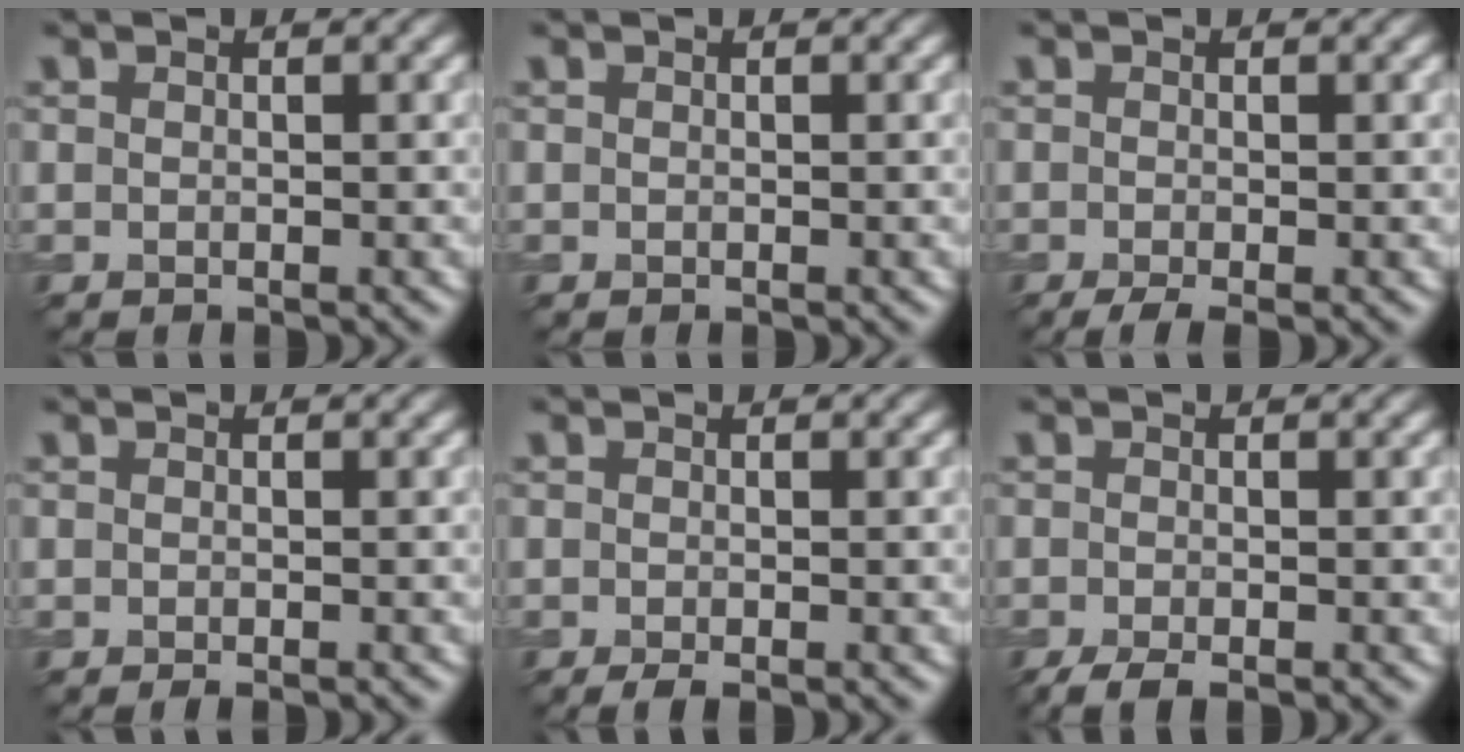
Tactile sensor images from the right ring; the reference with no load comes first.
{"total": 0.0}
{"total": 2.2, "force": [-1.2, 0.5, 1.7], "torque": [-0.031, -0.006, -0.026]}
{"total": 0.8, "force": [-0.5, 0.1, 0.6], "torque": [-0.007, -0.003, -0.008]}
{"total": 1.4, "force": [-0.8, 0.3, 1.1], "torque": [-0.017, -0.004, -0.014]}
{"total": 2.7, "force": [-1.9, 0.6, 1.9], "torque": [-0.033, -0.006, -0.035]}